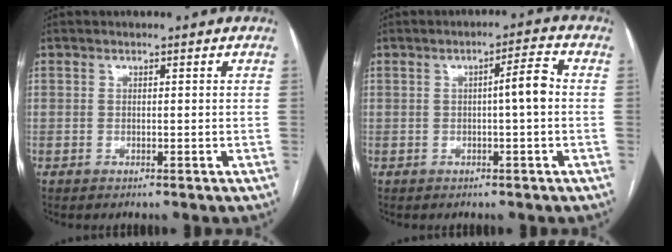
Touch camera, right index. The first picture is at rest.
{"total": 4.2, "force": [-0.1, 0.0, 4.2], "torque": [-0.061, 0.009, -0.003]}